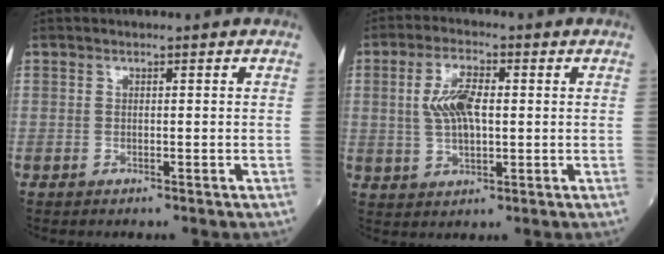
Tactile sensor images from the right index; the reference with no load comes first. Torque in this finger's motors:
{"motor_torque": [0.09, -0.09, 0.14, 0.10]}